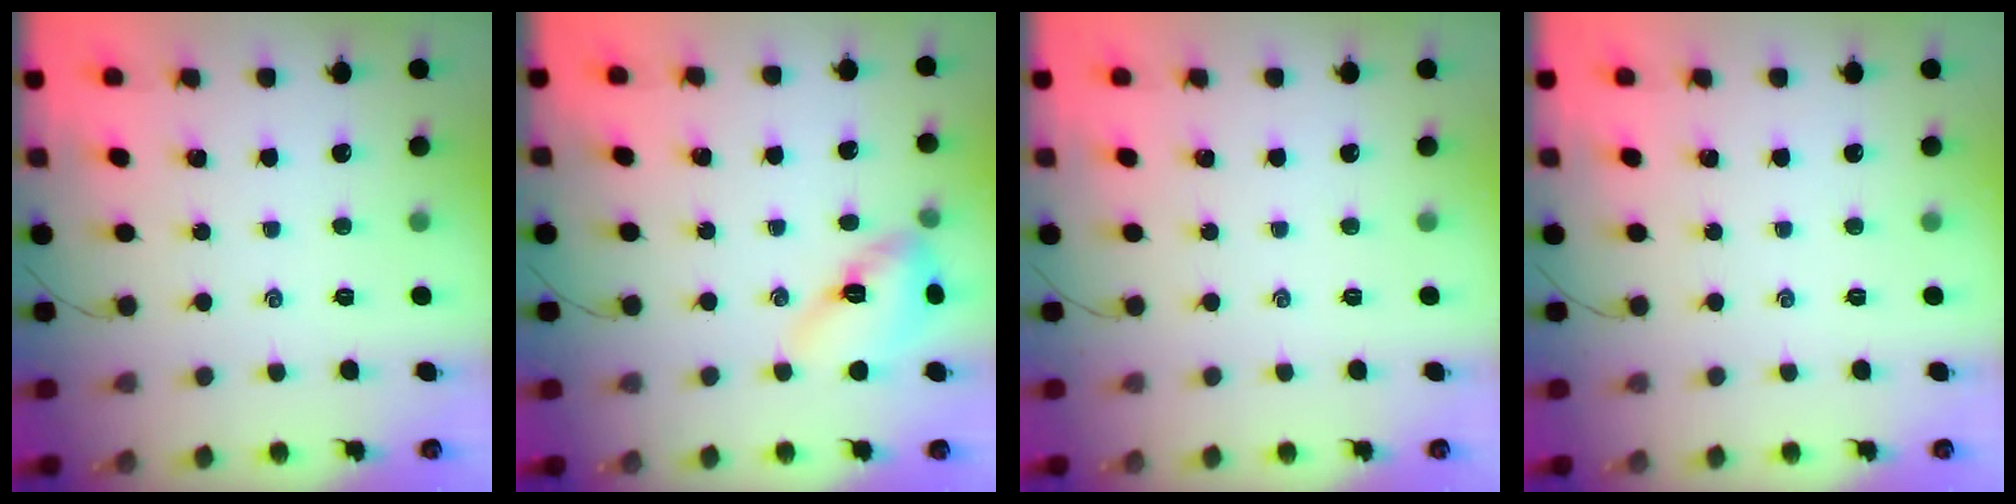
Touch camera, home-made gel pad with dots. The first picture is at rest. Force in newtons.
{"total": 11.2, "press": 11.1, "slide": 1.2}
{"total": 0.0}
{"total": 0.0}